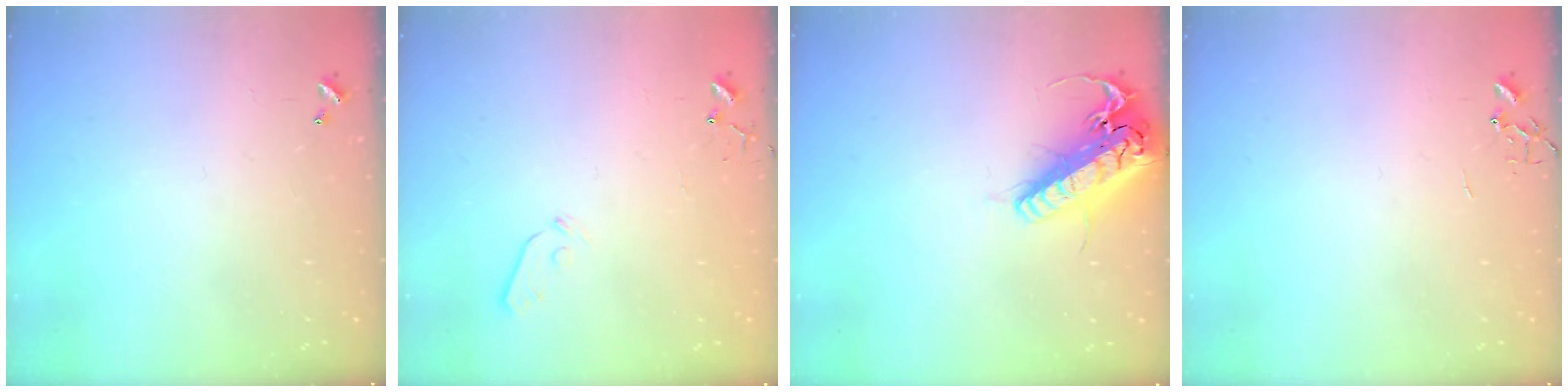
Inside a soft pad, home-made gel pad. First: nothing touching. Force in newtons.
{"total": 3.7, "press": 3.6, "slide": 0.6}
{"total": 21.0, "press": 20.7, "slide": 3.7}
{"total": 0.0}